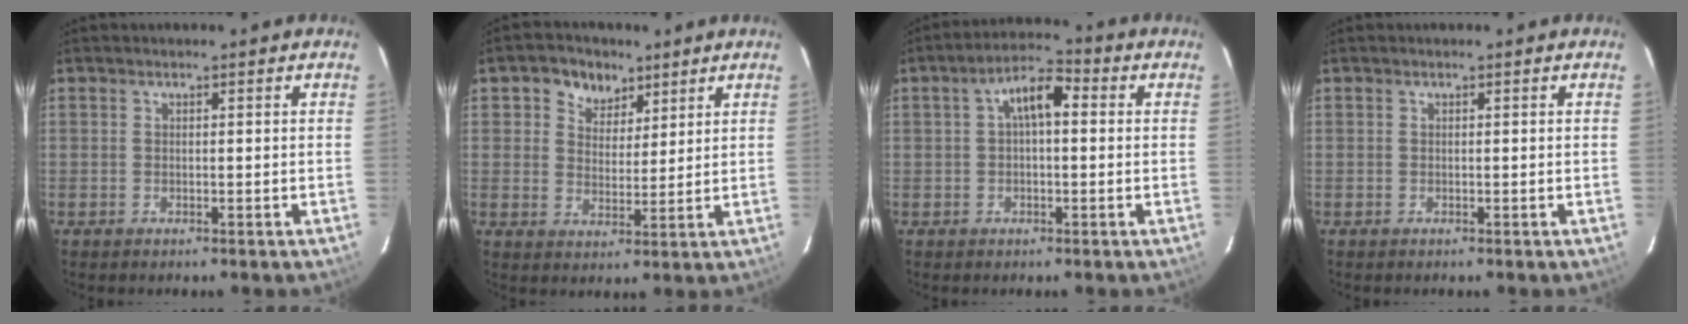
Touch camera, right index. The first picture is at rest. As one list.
[{"total": 6.7, "force": [3.6, 5.1, 2.3], "torque": [-0.041, 0.012, 0.060]}, {"total": 6.4, "force": [1.0, 2.9, 5.6], "torque": [-0.101, 0.025, 0.015]}, {"total": 0.0}]